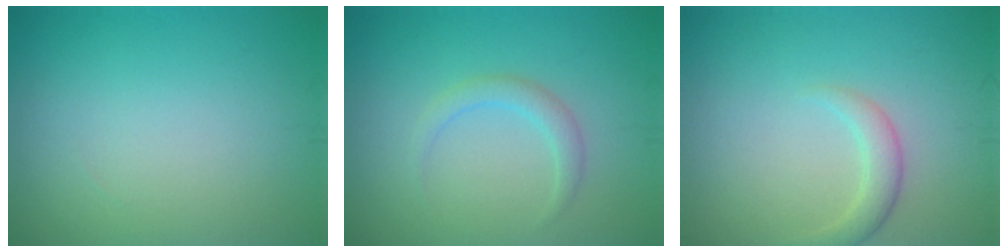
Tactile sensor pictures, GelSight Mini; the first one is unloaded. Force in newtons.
{"total": 1.7, "press": 1.7, "slide": 0.1}
{"total": 2.0, "press": 2.0, "slide": 0.1}